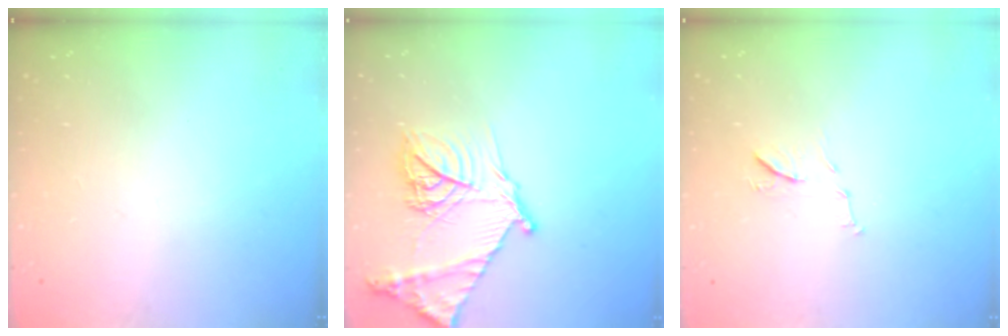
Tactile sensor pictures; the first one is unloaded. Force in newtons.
{"total": 20.3, "press": 20.3, "slide": 1.7}
{"total": 7.4, "press": 7.3, "slide": 0.6}